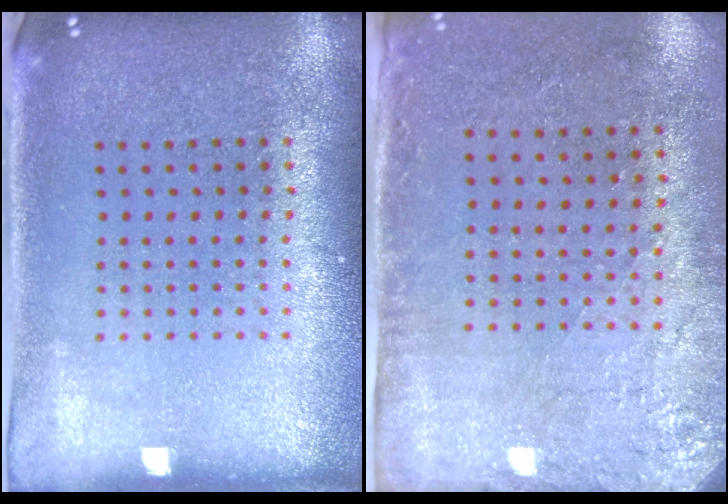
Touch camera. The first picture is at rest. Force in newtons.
{"total": 2.8, "press": 2.3, "slide": 1.6}